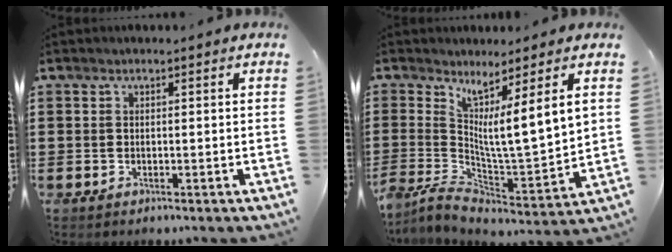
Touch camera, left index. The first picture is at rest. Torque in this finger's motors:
{"motor_torque": [2.14, 0.00, 0.52, 0.21]}